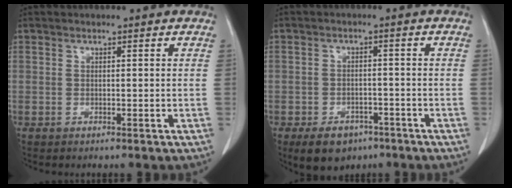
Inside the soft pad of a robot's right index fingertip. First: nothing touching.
{"total": 6.9, "force": [-4.5, 4.3, 2.9], "torque": [-0.048, 0.001, -0.061]}